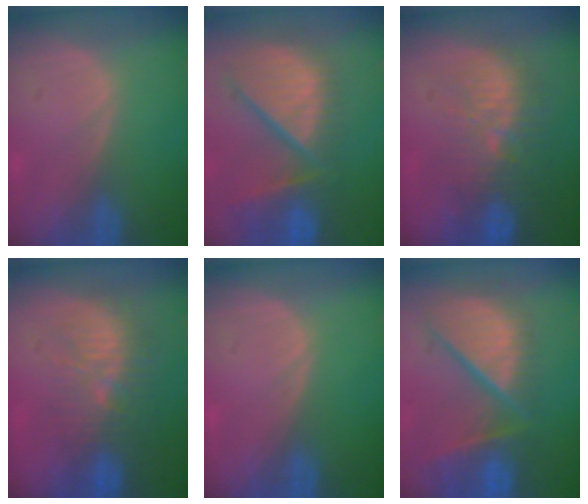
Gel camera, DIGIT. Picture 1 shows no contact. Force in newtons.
{"total": 12.5, "press": 10.7, "slide": 6.5}
{"total": 9.8, "press": 9.0, "slide": 3.8}
{"total": 9.3, "press": 8.7, "slide": 3.4}
{"total": 0.0}
{"total": 12.4, "press": 10.2, "slide": 7.0}